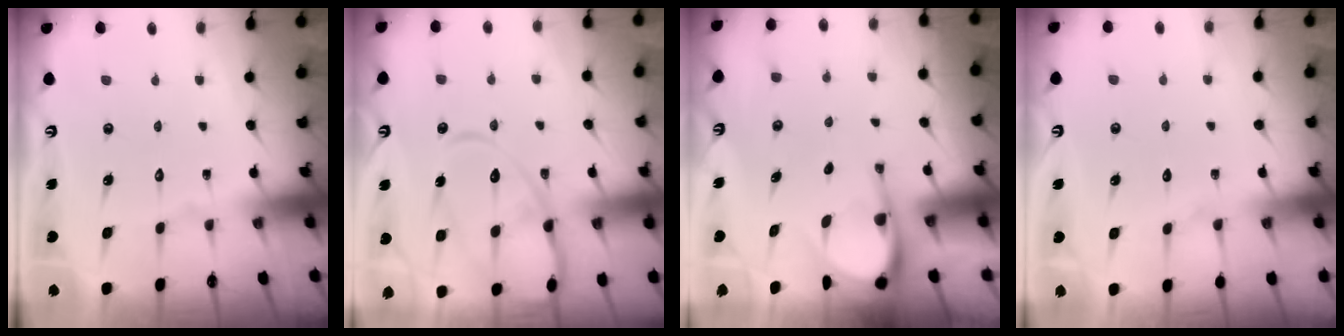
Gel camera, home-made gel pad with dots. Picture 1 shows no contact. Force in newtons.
{"total": 14.7, "press": 14.7, "slide": 1.4}
{"total": 5.8, "press": 5.8, "slide": 0.3}
{"total": 4.3, "press": 4.2, "slide": 0.6}